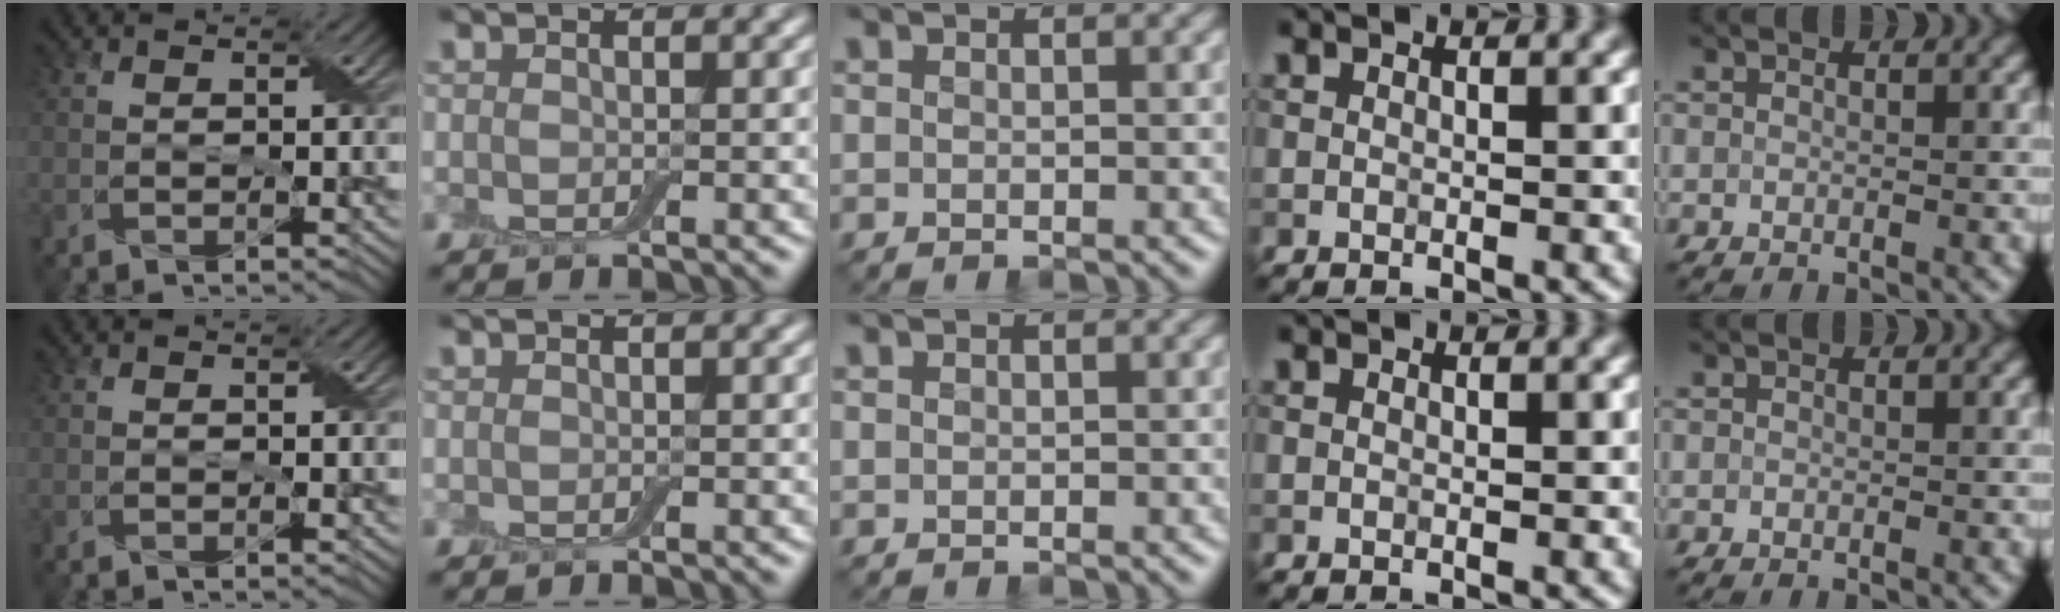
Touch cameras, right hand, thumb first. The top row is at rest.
{}